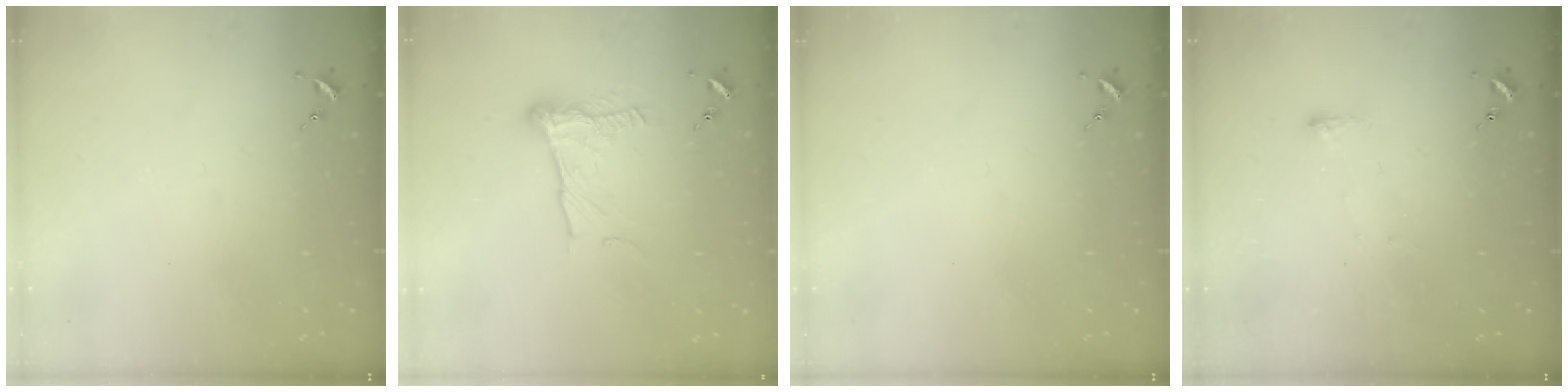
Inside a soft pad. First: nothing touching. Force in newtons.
{"total": 12.6, "press": 12.6, "slide": 0.7}
{"total": 0.0}
{"total": 3.2, "press": 3.2, "slide": 0.6}